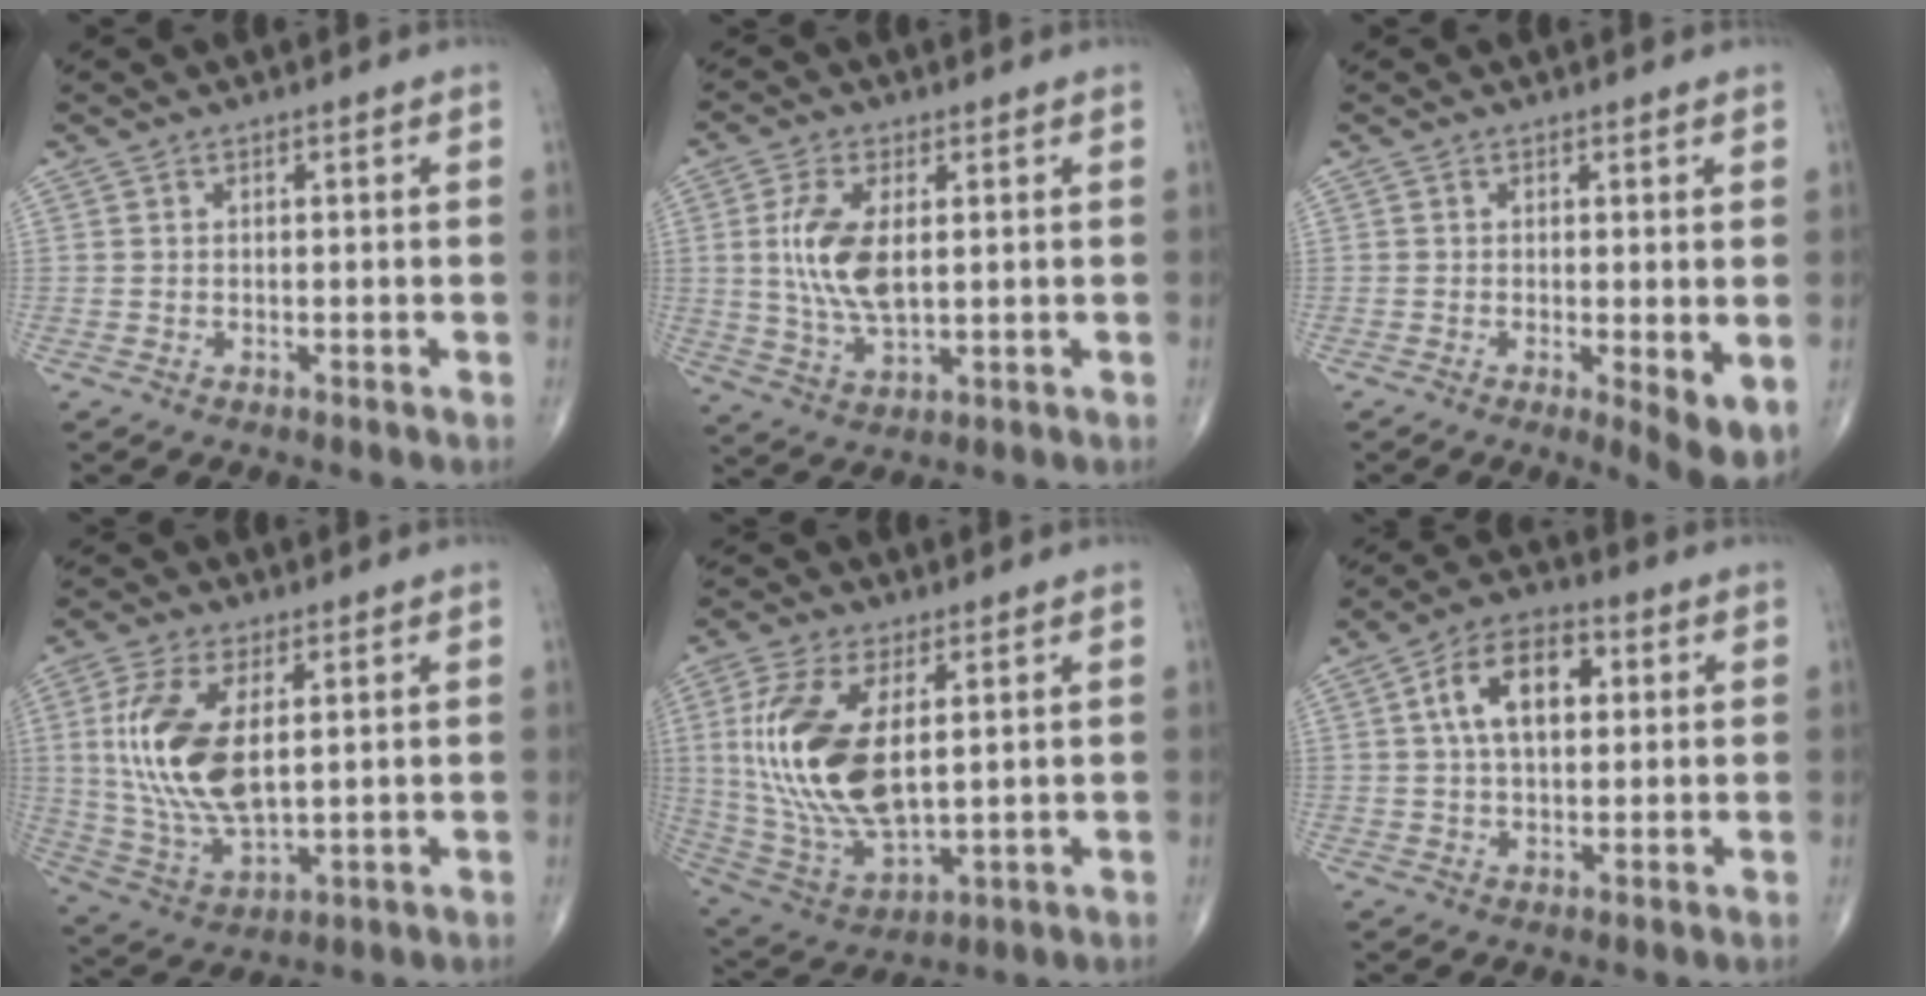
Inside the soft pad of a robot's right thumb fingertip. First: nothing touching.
{"total": 10.4, "force": [1.5, 5.0, 9.0], "torque": [-0.188, -0.010, 0.033]}
{"total": 5.3, "force": [-0.7, 1.4, 5.1], "torque": [-0.077, -0.017, -0.012]}
{"total": 15.9, "force": [2.9, 7.7, 13.6], "torque": [-0.283, -0.013, 0.067]}
{"total": 19.5, "force": [3.2, 9.4, 16.8], "torque": [-0.351, -0.021, 0.072]}
{"total": 11.3, "force": [2.7, 6.5, 8.8], "torque": [-0.140, 0.016, 0.039]}